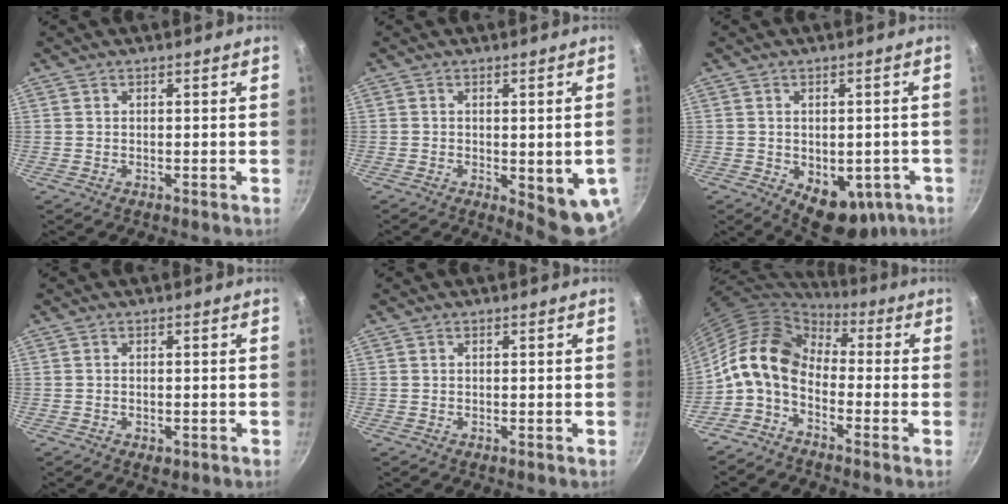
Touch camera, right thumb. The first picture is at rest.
{"total": 9.8, "force": [-2.1, 3.3, 9.0], "torque": [-0.083, -0.007, -0.018]}
{"total": 11.5, "force": [-3.8, 7.1, 8.2], "torque": [-0.063, -0.002, -0.034]}
{"total": 2.0, "force": [-0.8, 1.2, 1.4], "torque": [-0.021, -0.003, -0.011]}
{"total": 0.0}
{"total": 11.2, "force": [-1.6, 7.4, 8.3], "torque": [-0.137, 0.040, -0.050]}